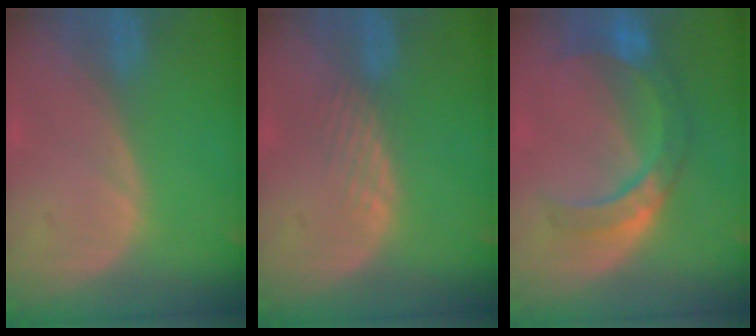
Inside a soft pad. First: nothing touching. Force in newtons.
{"total": 1.8, "press": 1.8, "slide": 0.2}
{"total": 8.8, "press": 7.8, "slide": 4.0}